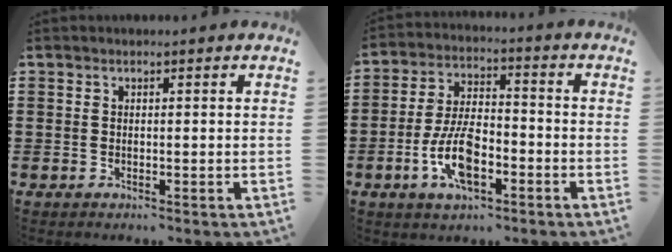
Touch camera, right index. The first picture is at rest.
{"total": 9.3, "force": [-3.3, 4.2, 7.6], "torque": [-0.166, -0.003, -0.062]}